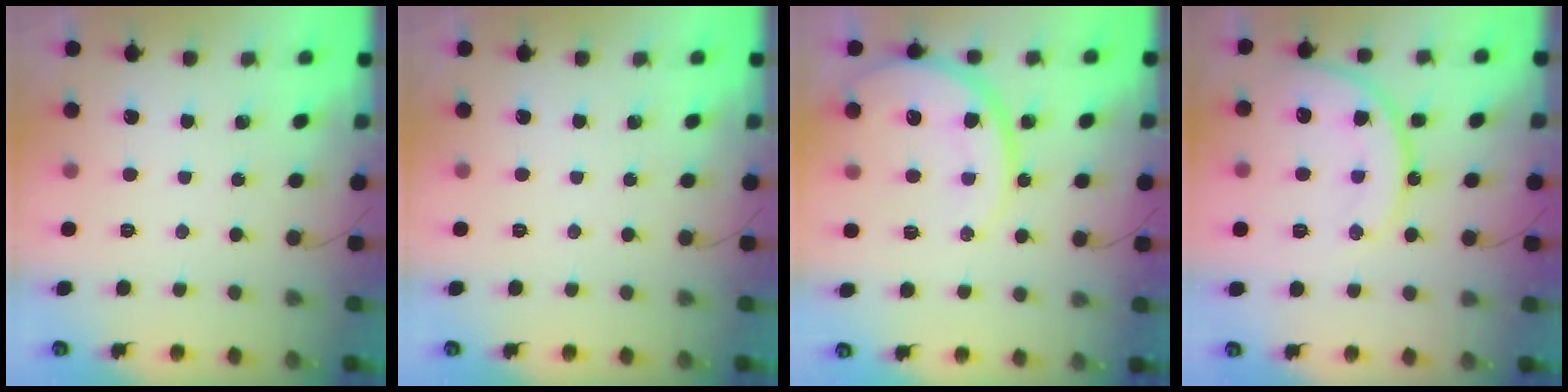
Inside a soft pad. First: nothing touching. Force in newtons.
{"total": 0.0}
{"total": 14.0, "press": 13.9, "slide": 1.3}
{"total": 16.9, "press": 16.8, "slide": 1.7}